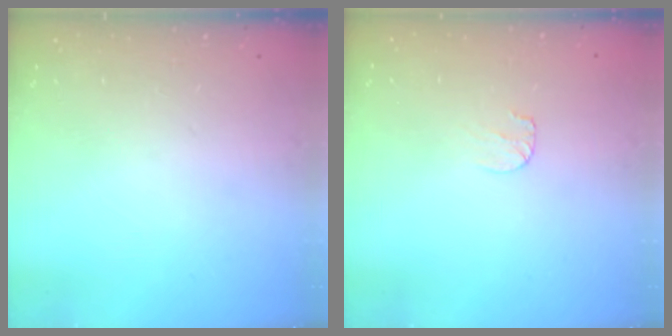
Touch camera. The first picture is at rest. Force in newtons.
{"total": 3.5, "press": 3.4, "slide": 0.4}